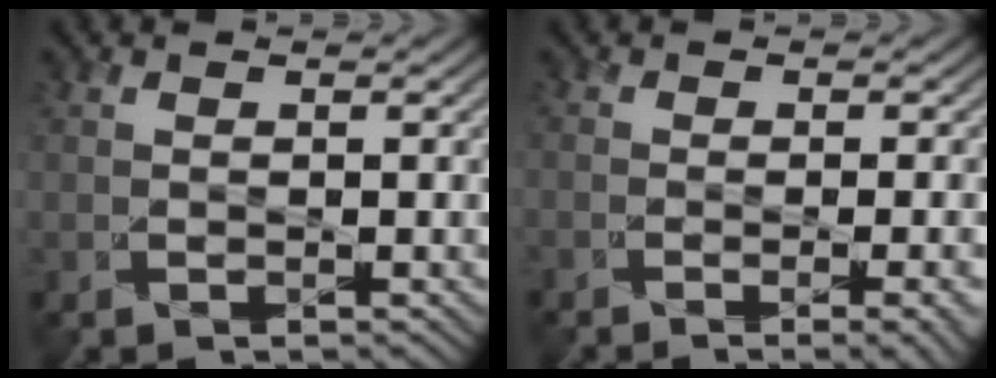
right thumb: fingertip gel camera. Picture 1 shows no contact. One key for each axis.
{"total": 4.9, "fx": -2.2, "fy": 1.5, "fz": 4.2, "tx": -0.043, "ty": -0.001, "tz": -0.028}